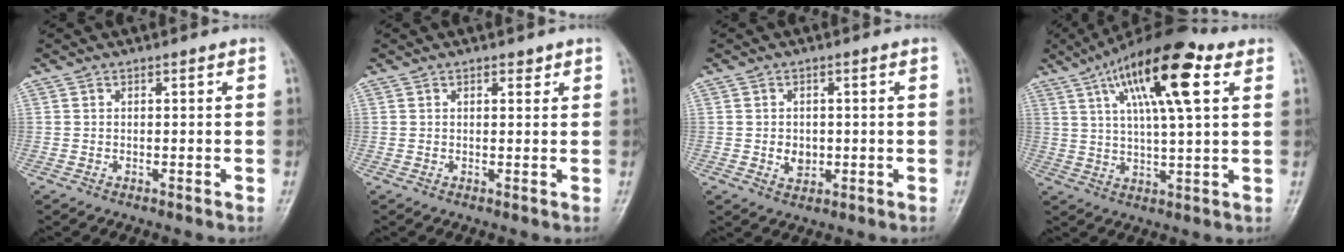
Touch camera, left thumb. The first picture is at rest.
{"total": 1.5, "force": [1.0, 0.8, 0.8], "torque": [-0.002, -0.004, 0.011]}
{"total": 3.3, "force": [-0.3, 2.7, 2.0], "torque": [-0.021, 0.000, 0.001]}
{"total": 17.5, "force": [7.5, 5.0, 15.0], "torque": [-0.238, -0.002, 0.122]}